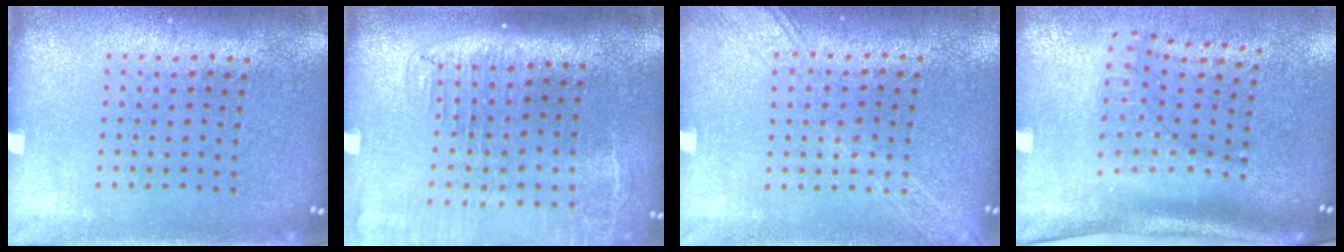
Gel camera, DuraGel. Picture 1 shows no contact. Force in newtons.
{"total": 2.2, "press": 1.8, "slide": 1.3}
{"total": 1.7, "press": 1.7, "slide": 0.3}
{"total": 2.2, "press": 1.5, "slide": 1.6}